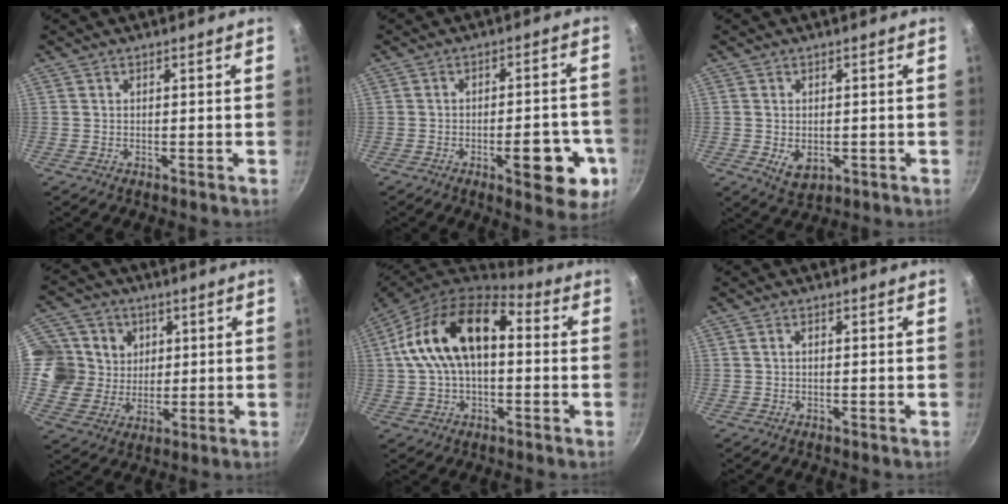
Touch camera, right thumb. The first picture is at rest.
{"total": 12.5, "force": [-4.5, 5.0, 10.6], "torque": [-0.103, 0.023, -0.054]}
{"total": 4.6, "force": [-0.8, 3.2, 3.2], "torque": [-0.047, -0.009, -0.005]}
{"total": 13.0, "force": [3.0, 11.8, 4.4], "torque": [-0.054, -0.005, 0.049]}
{"total": 17.6, "force": [1.7, 10.4, 14.0], "torque": [-0.227, 0.038, 0.012]}
{"total": 1.0, "force": [0.0, 0.6, 0.8], "torque": [-0.017, 0.007, -0.001]}